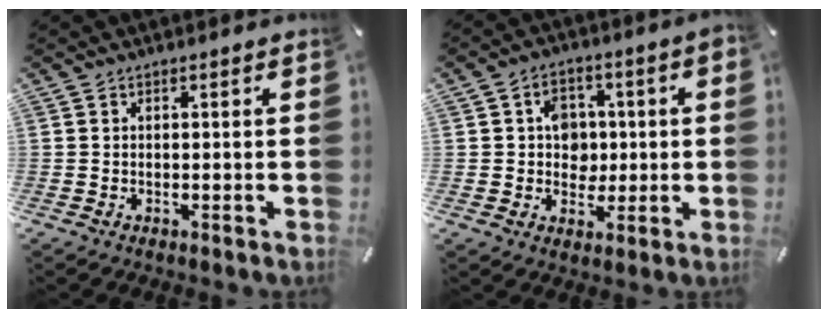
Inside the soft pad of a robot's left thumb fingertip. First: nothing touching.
{"total": 7.4, "force": [0.5, 6.4, 3.6], "torque": [-0.048, 0.006, 0.008]}